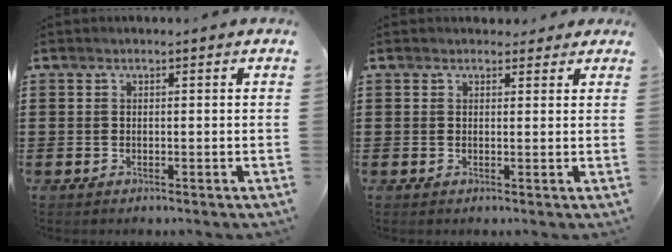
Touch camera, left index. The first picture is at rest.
{"total": 1.7, "force": [1.4, 1.0, 0.2], "torque": [0.000, 0.004, 0.025]}